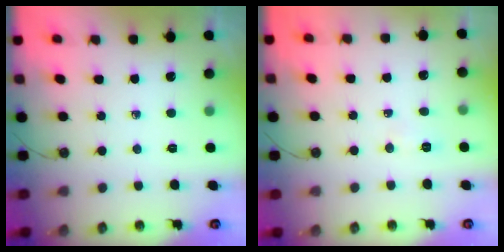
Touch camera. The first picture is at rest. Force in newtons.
{"total": 3.9, "press": 3.9, "slide": 0.2}